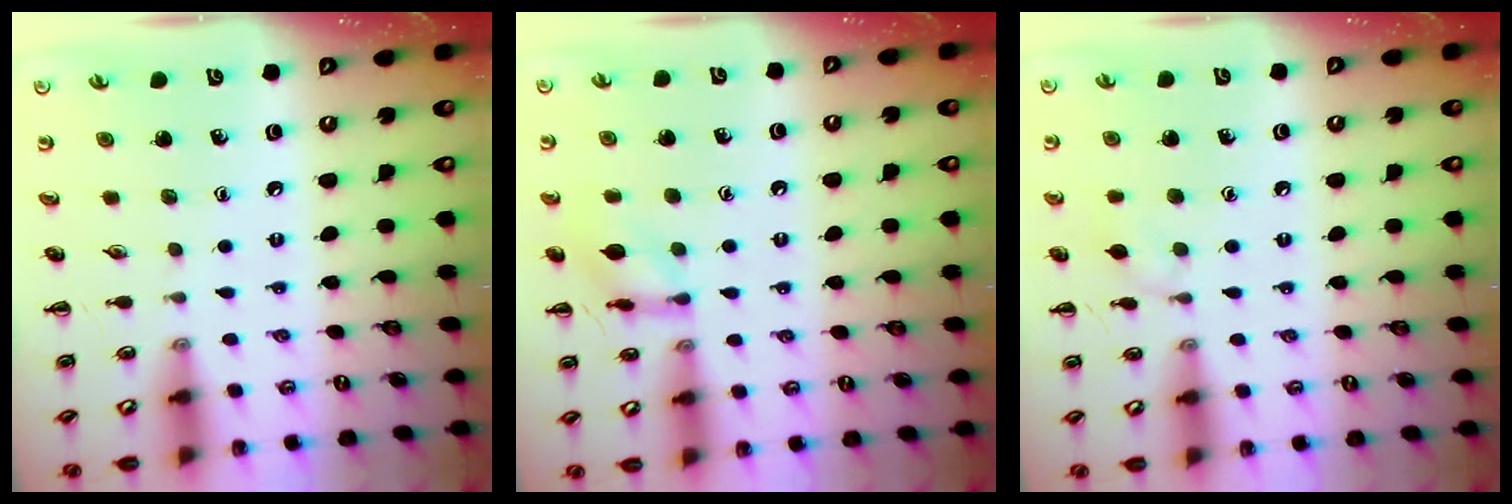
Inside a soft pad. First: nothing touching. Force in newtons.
{"total": 9.7, "press": 9.7, "slide": 0.6}
{"total": 5.6, "press": 5.3, "slide": 1.9}